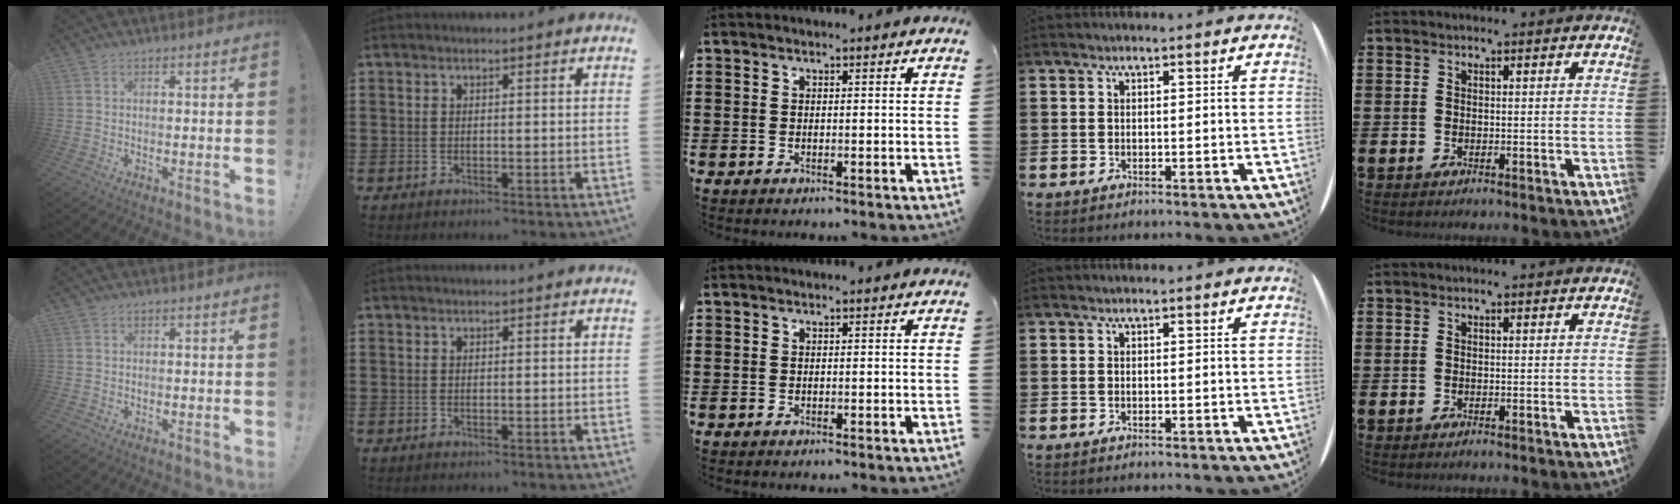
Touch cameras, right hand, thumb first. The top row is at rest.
{}